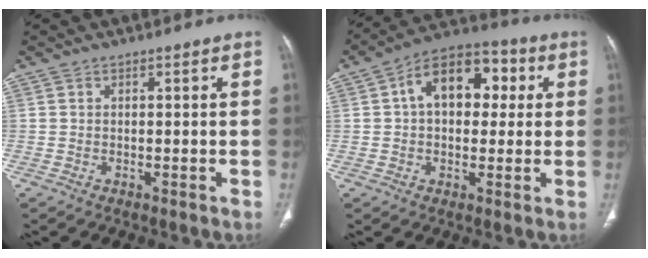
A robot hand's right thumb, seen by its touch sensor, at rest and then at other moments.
{"total": 14.0, "force": [2.9, 9.2, 10.1], "torque": [-0.118, 0.027, 0.035]}